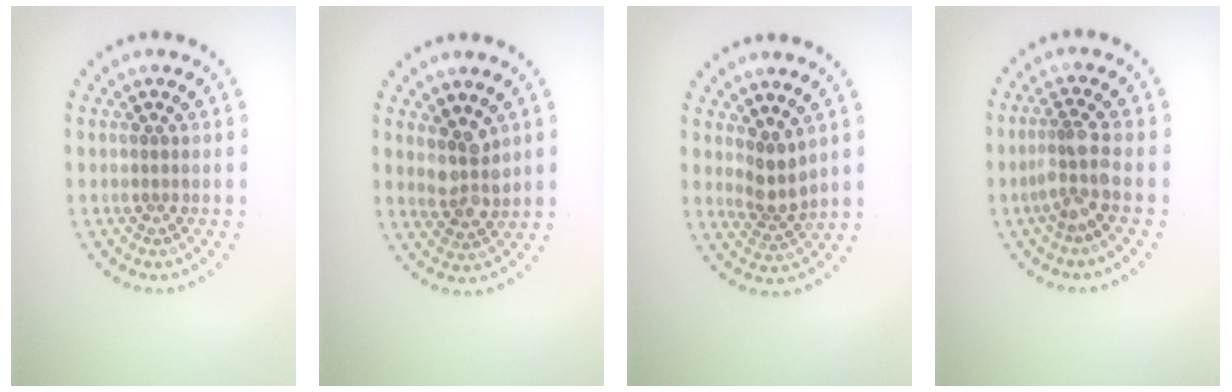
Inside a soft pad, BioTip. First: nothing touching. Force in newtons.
{"total": 3.0, "press": 2.7, "slide": 1.2}
{"total": 2.4, "press": 2.0, "slide": 1.4}
{"total": 2.5, "press": 1.9, "slide": 1.6}